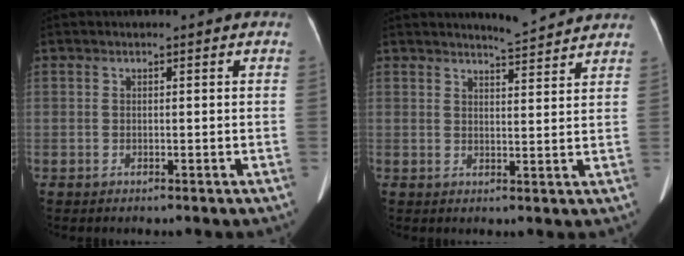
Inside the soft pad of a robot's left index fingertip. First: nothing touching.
{"total": 4.8, "force": [4.8, -0.3, 0.7], "torque": [-0.024, -0.003, 0.064]}